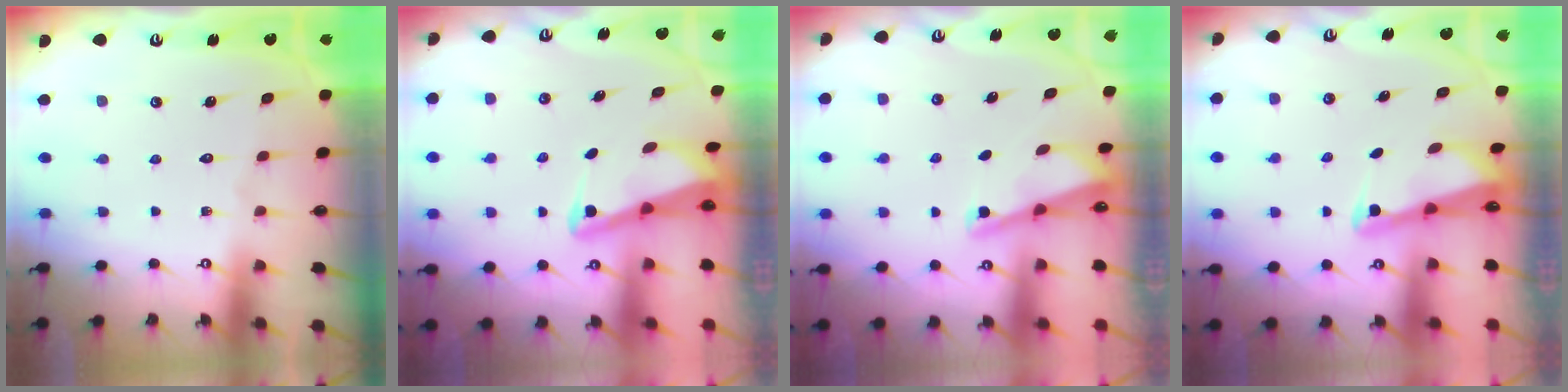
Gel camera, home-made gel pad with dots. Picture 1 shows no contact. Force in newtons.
{"total": 3.0, "press": 3.0, "slide": 0.3}
{"total": 3.1, "press": 3.1, "slide": 0.3}
{"total": 2.5, "press": 2.5, "slide": 0.2}